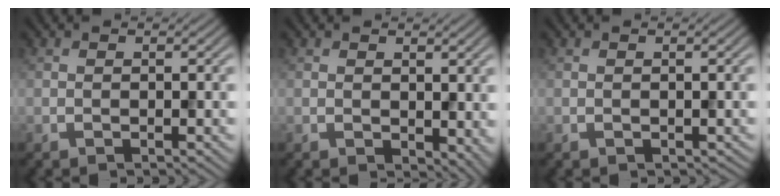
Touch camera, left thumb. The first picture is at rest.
{"total": 3.2, "force": [0.3, 2.2, 2.3], "torque": [-0.036, -0.013, 0.011]}
{"total": 0.0}